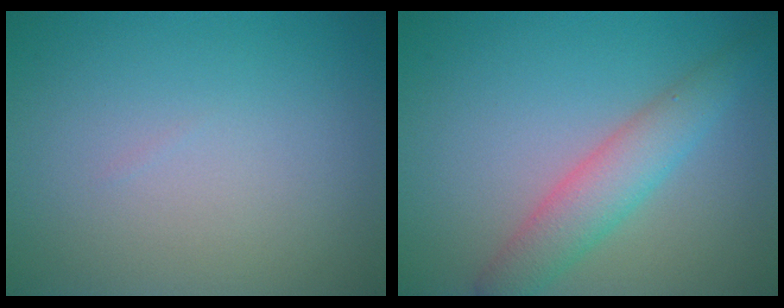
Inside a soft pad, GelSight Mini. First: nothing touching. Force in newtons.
{"total": 3.8, "press": 3.8, "slide": 0.1}